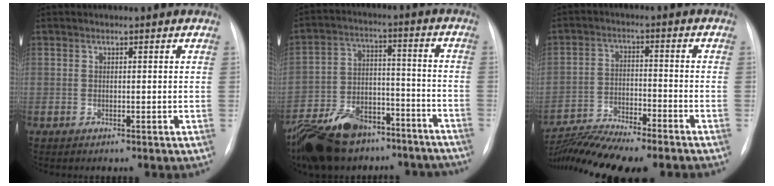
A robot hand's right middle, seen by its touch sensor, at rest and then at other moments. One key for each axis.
{"total": 23.1, "fx": -17.5, "fy": 11.3, "fz": 9.8, "tx": -0.178, "ty": 0.015, "tz": -0.257}
{"total": 12.7, "fx": -11.3, "fy": 0.7, "fz": 5.7, "tx": -0.099, "ty": -0.004, "tz": -0.184}